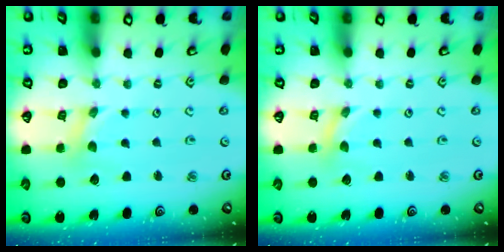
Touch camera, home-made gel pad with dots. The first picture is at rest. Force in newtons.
{"total": 0.0}